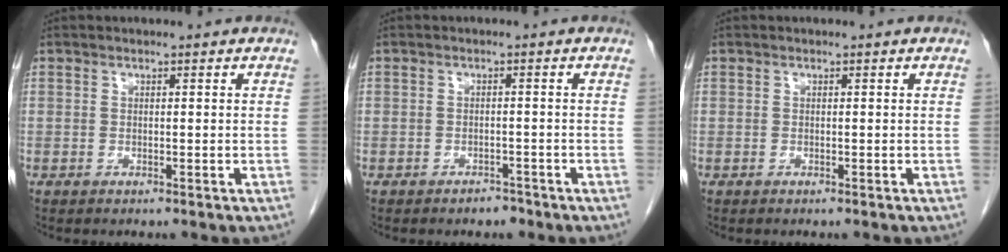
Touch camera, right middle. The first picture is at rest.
{"total": 1.6, "force": [-1.3, 0.8, 0.4], "torque": [-0.008, 0.002, -0.017]}
{"total": 0.0}